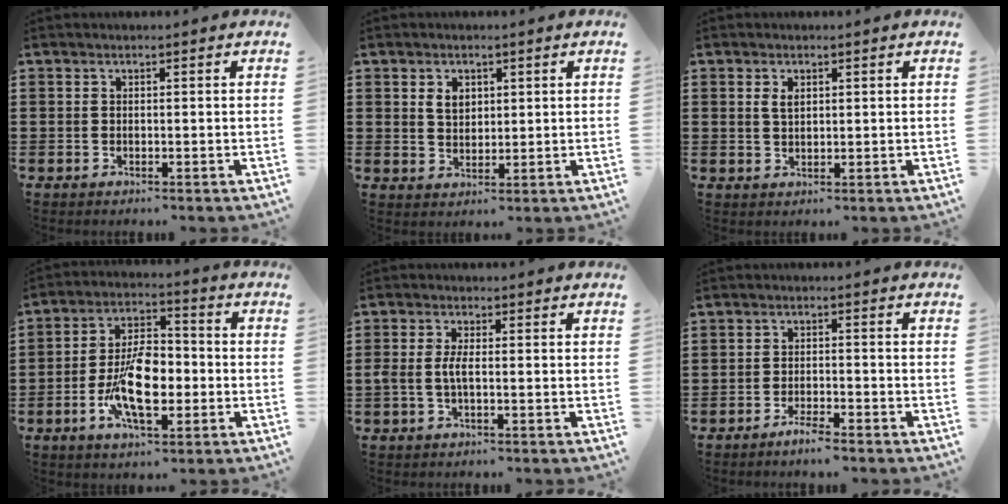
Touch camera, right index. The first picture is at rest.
{"total": 3.0, "force": [1.2, 2.1, 1.8], "torque": [-0.042, 0.008, 0.021]}
{"total": 1.8, "force": [0.7, 0.9, 1.4], "torque": [-0.030, 0.004, 0.013]}
{"total": 10.5, "force": [-2.5, 5.1, 8.9], "torque": [-0.180, -0.005, -0.049]}
{"total": 2.9, "force": [-0.5, 0.7, 2.7], "torque": [-0.072, -0.006, -0.018]}
{"total": 2.6, "force": [-2.3, 0.0, 1.1], "torque": [-0.021, 0.002, -0.042]}